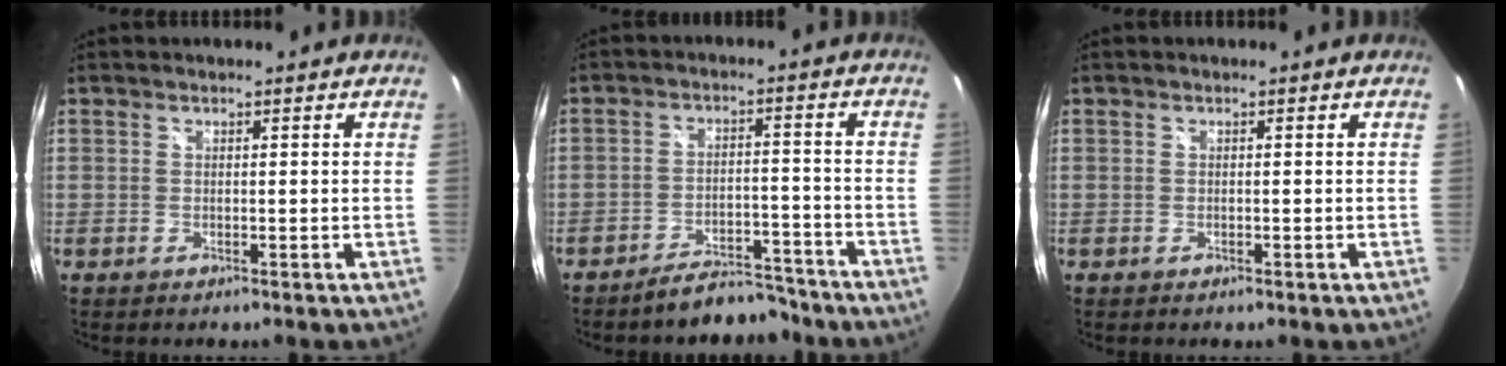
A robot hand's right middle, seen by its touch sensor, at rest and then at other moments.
{"total": 8.4, "force": [-7.7, 2.6, 2.2], "torque": [-0.049, 0.016, -0.100]}
{"total": 0.5, "force": [-0.3, 0.3, 0.3], "torque": [-0.002, -0.003, -0.007]}